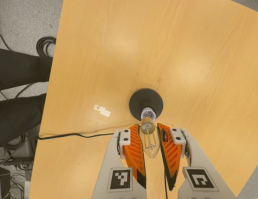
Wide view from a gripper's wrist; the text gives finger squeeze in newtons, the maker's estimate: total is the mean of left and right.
{"total": 22.9, "left": 26.1, "right": 19.7}